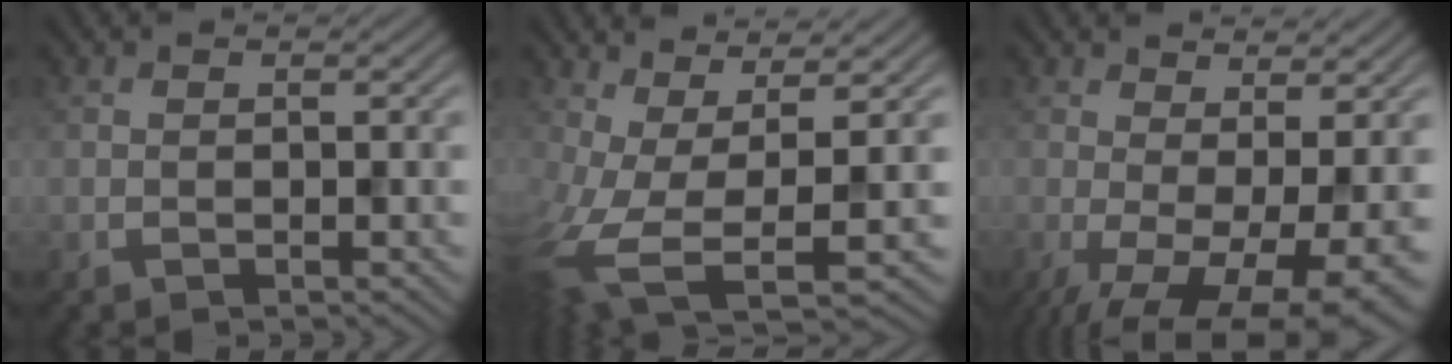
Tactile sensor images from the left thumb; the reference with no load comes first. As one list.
[{"total": 9.0, "force": [-2.5, 2.9, 8.2], "torque": [-0.191, -0.017, -0.030]}, {"total": 10.5, "force": [-3.1, 3.9, 9.3], "torque": [-0.140, -0.015, -0.029]}]